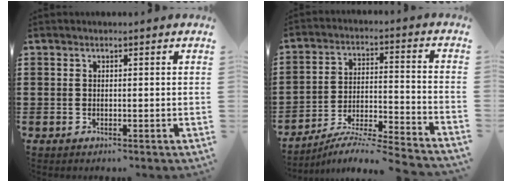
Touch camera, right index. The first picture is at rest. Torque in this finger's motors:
{"motor_torque": [0.79, 0.75, -0.04, -0.10]}